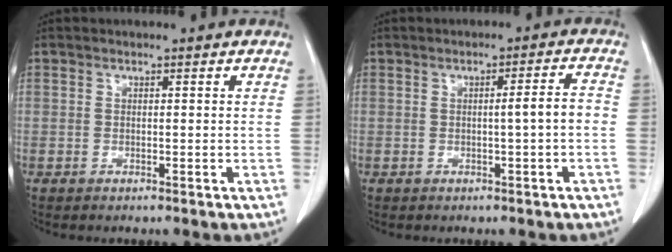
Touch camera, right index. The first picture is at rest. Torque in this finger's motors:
{"motor_torque": [0.54, -0.23, 0.13, 0.05]}